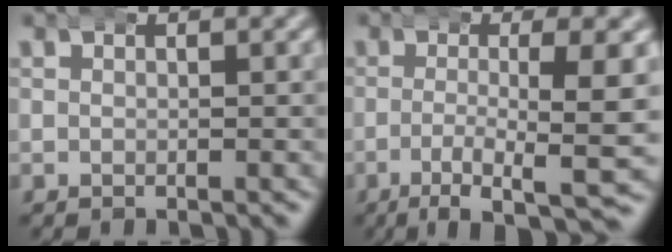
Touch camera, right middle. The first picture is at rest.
{"total": 8.6, "force": [-5.5, 1.6, 6.4], "torque": [-0.093, -0.026, -0.077]}